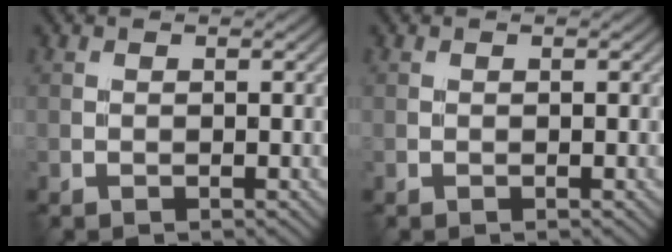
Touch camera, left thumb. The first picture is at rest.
{"total": 0.0}